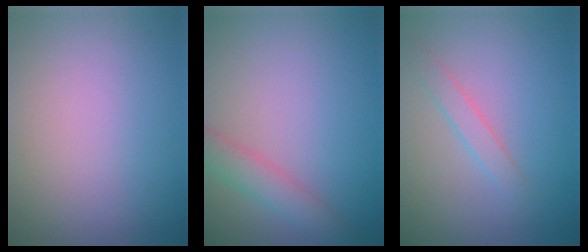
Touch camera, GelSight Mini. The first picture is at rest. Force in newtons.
{"total": 2.5, "press": 2.5, "slide": 0.1}
{"total": 1.4, "press": 1.4, "slide": 0.0}